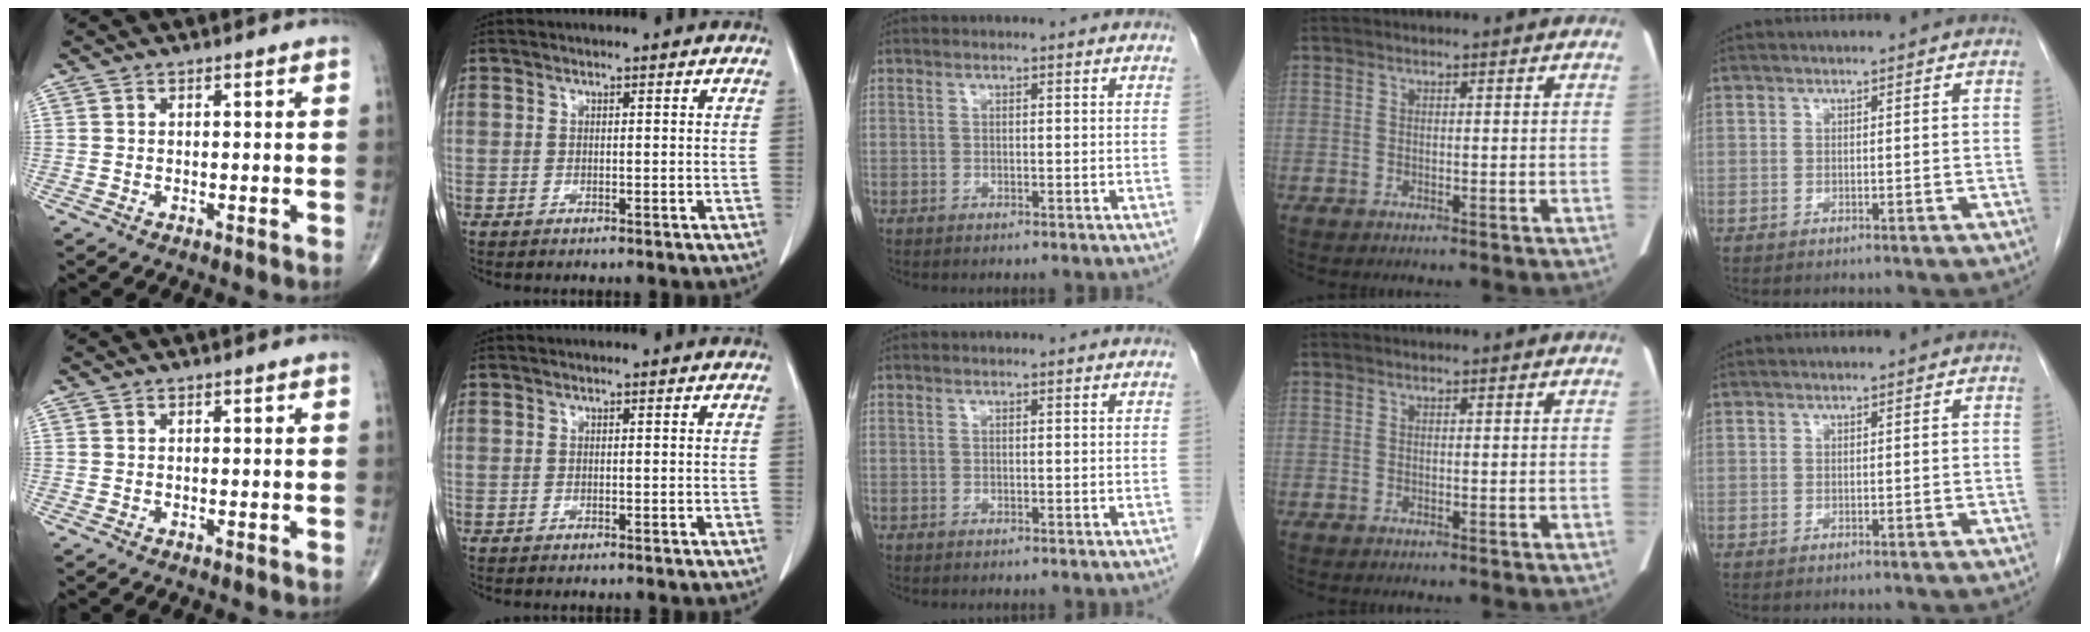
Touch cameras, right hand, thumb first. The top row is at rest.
{}